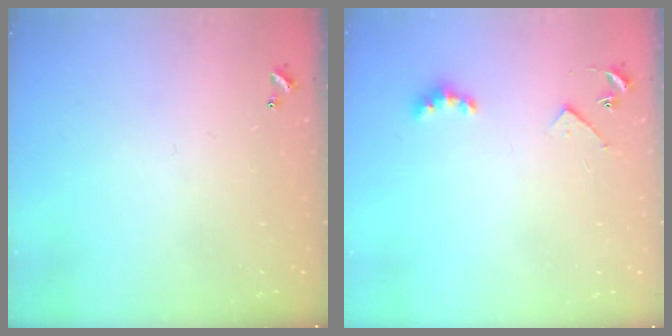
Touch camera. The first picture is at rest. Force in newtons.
{"total": 4.5, "press": 4.4, "slide": 0.7}